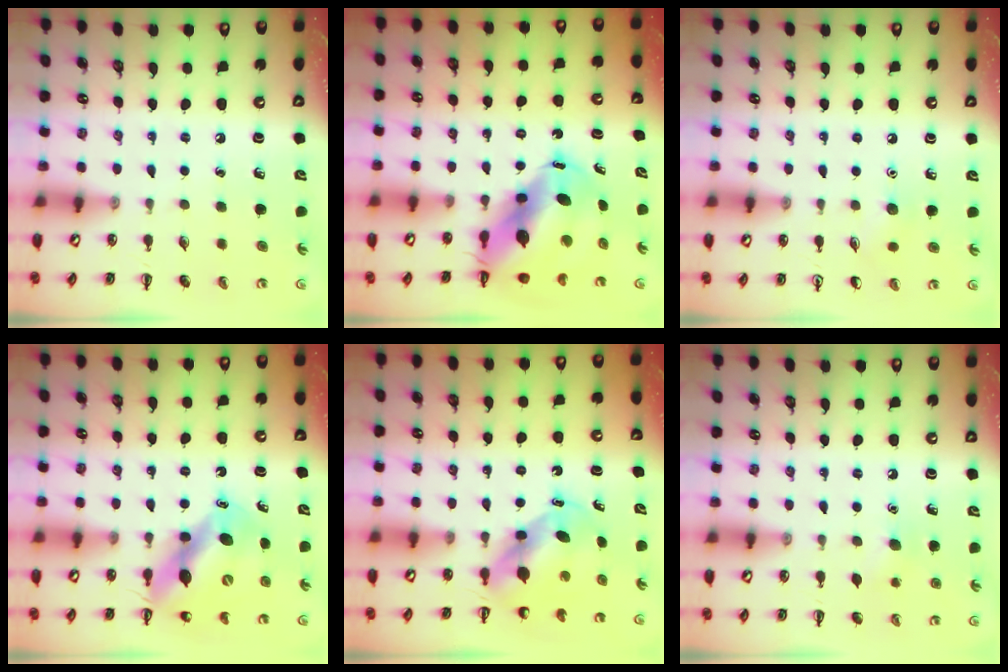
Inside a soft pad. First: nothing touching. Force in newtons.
{"total": 13.1, "press": 12.6, "slide": 3.5}
{"total": 4.5, "press": 4.3, "slide": 1.2}
{"total": 11.1, "press": 10.7, "slide": 2.9}
{"total": 5.5, "press": 5.4, "slide": 1.3}
{"total": 5.6, "press": 5.4, "slide": 1.4}